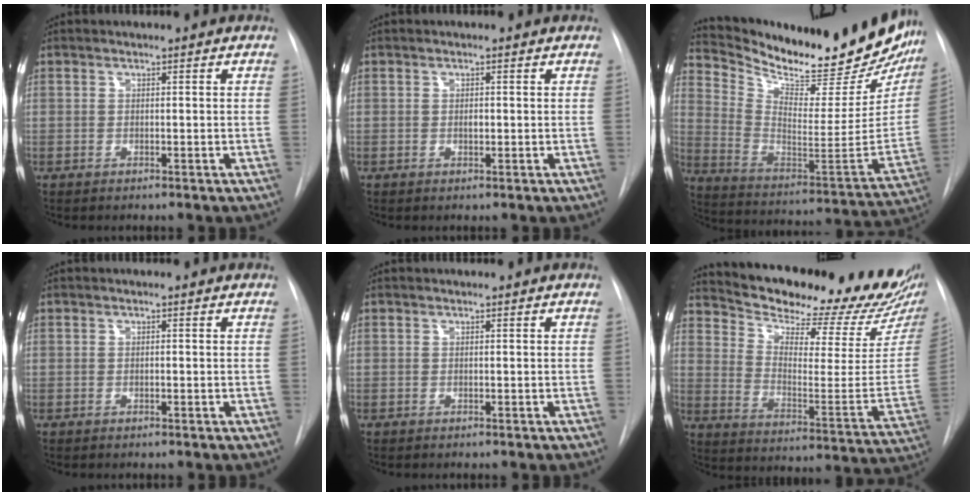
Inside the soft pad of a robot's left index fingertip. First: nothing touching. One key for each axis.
{"total": 0.8, "fx": -0.4, "fy": 0.4, "fz": 0.6, "tx": -0.008, "ty": -0.004, "tz": -0.009}
{"total": 29.1, "fx": 25.5, "fy": 6.6, "fz": 12.3, "tx": -0.198, "ty": -0.089, "tz": 0.347}
{"total": 0.6, "fx": -0.5, "fy": 0.1, "fz": 0.2, "tx": -0.002, "ty": -0.004, "tz": -0.011}
{"total": 0.0}
{"total": 23.6, "fx": 21.1, "fy": 3.0, "fz": 10.2, "tx": -0.161, "ty": -0.087, "tz": 0.280}